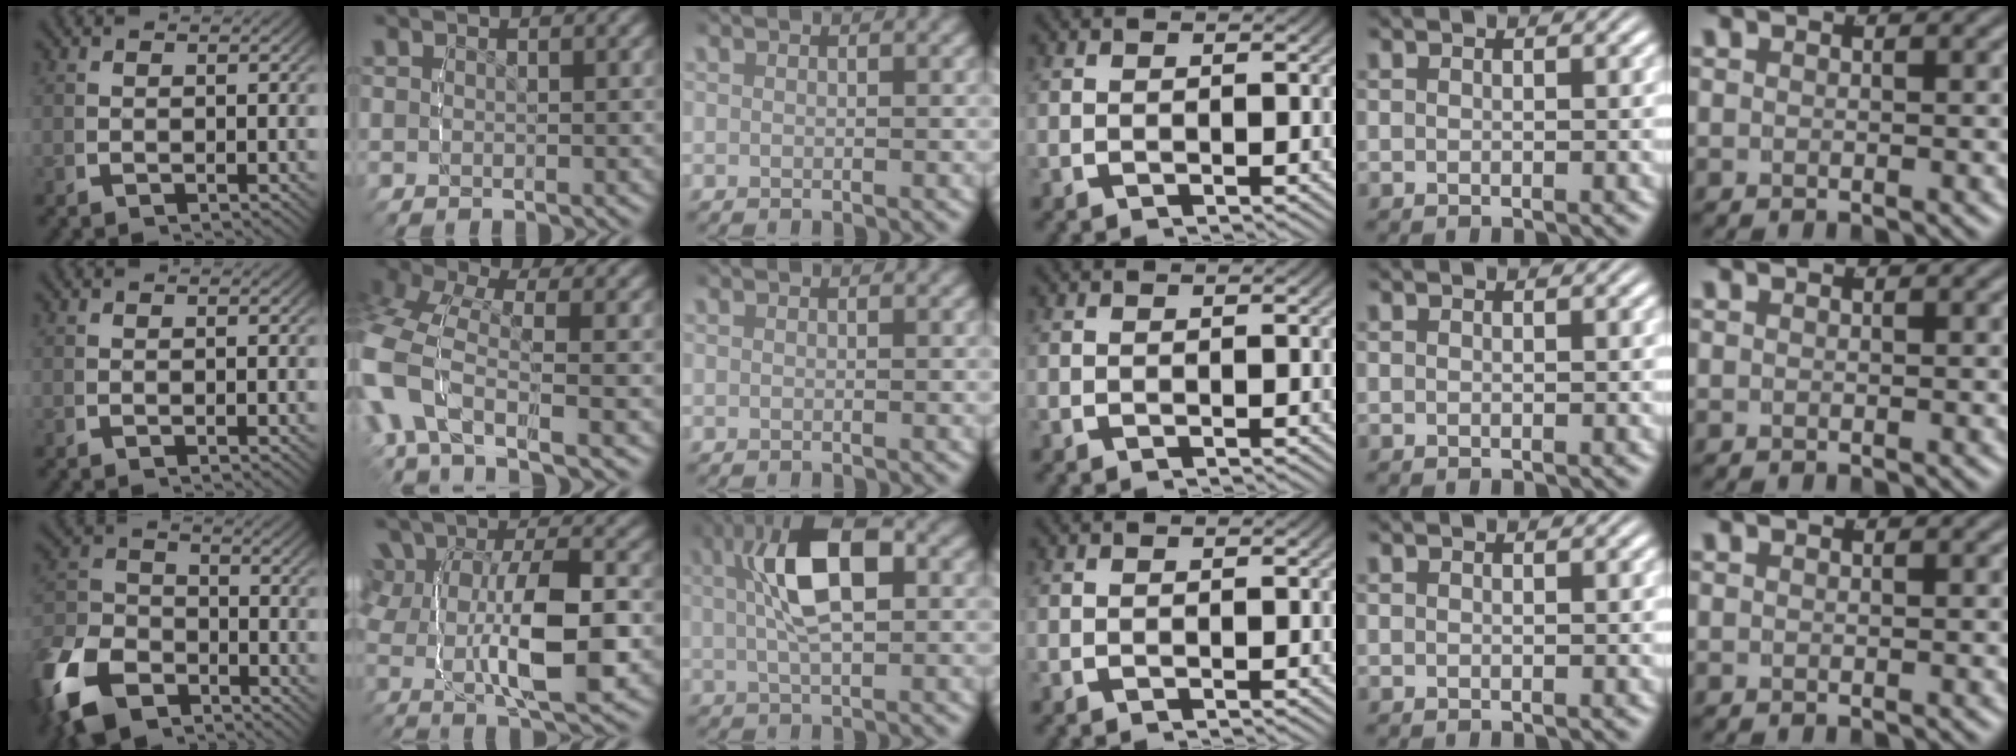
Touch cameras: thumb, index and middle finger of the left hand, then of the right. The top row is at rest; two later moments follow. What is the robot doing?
{"motion": "lift_and_place", "object": "bottle cap"}